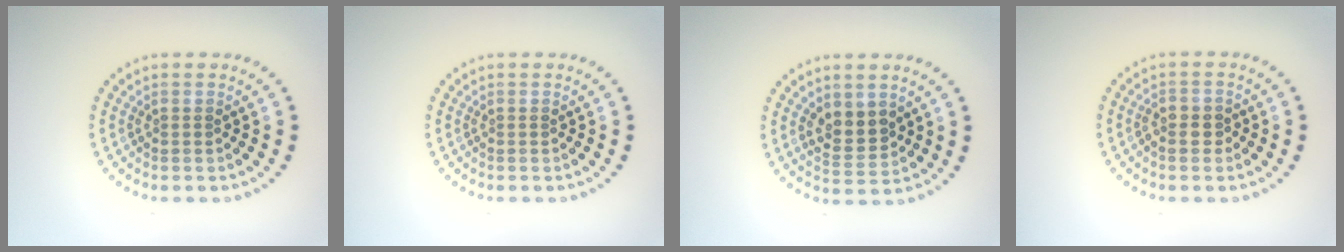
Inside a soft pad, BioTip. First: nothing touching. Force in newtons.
{"total": 0.0}
{"total": 2.8, "press": 2.7, "slide": 0.9}
{"total": 1.4, "press": 1.4, "slide": 0.4}